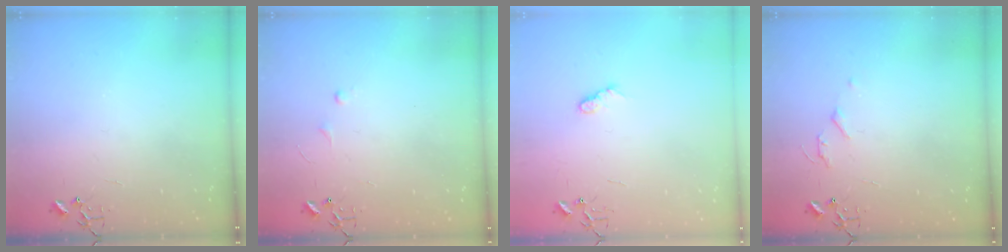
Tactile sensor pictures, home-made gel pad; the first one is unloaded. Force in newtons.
{"total": 3.4, "press": 3.4, "slide": 0.5}
{"total": 7.2, "press": 7.1, "slide": 0.7}
{"total": 5.0, "press": 5.0, "slide": 0.7}